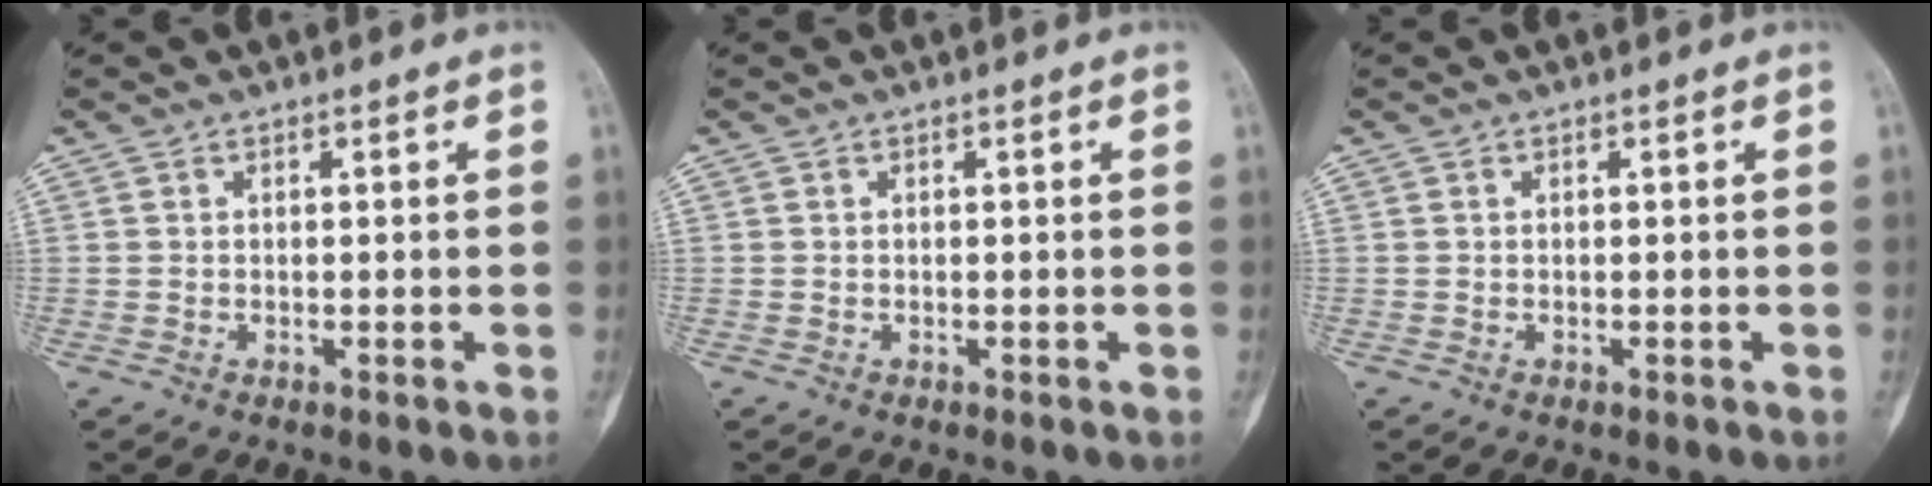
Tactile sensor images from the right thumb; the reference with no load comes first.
{"total": 0.0}
{"total": 0.0}